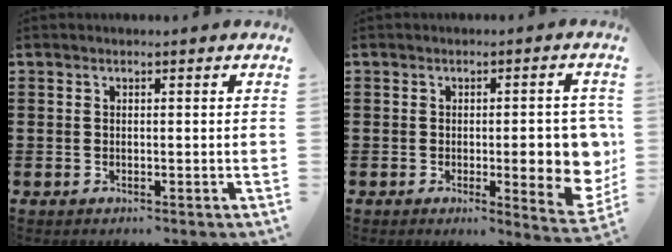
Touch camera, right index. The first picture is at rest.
{"total": 9.3, "force": [-0.6, 2.9, 8.8], "torque": [-0.095, -0.018, -0.009]}